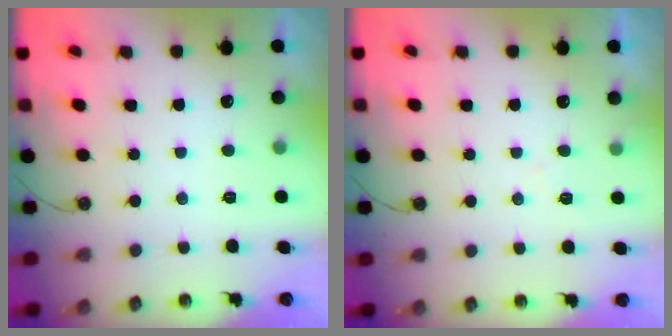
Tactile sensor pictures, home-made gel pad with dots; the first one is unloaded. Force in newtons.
{"total": 3.7, "press": 3.7, "slide": 0.6}